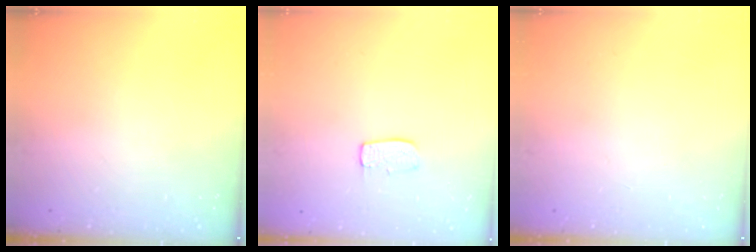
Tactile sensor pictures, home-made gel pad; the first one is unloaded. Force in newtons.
{"total": 5.6, "press": 5.6, "slide": 0.4}
{"total": 0.0}